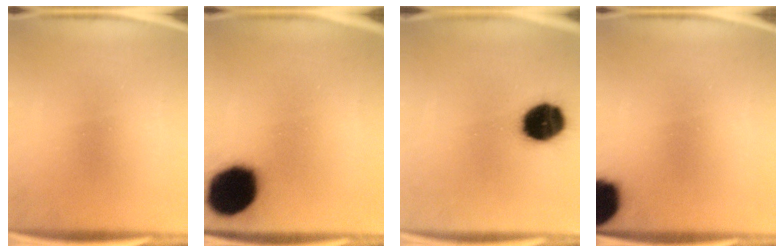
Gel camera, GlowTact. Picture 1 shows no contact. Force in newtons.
{"total": 19.2}
{"total": 14.4}
{"total": 16.8}